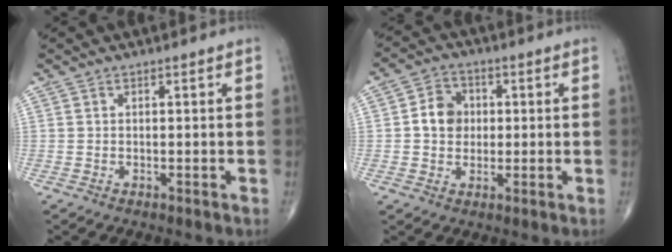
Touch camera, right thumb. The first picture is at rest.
{"total": 6.4, "force": [0.4, 5.4, 3.4], "torque": [-0.036, 0.010, 0.000]}